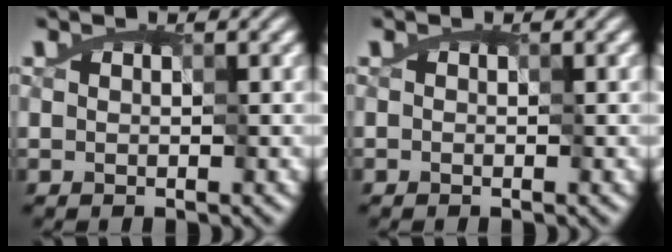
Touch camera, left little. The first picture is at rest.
{"total": 0.0}